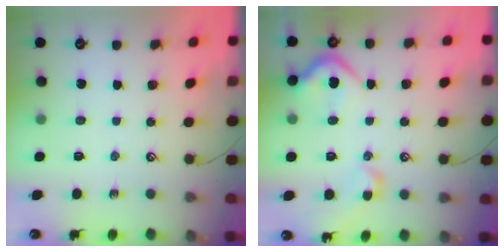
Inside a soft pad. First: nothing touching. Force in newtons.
{"total": 9.6, "press": 9.5, "slide": 1.3}